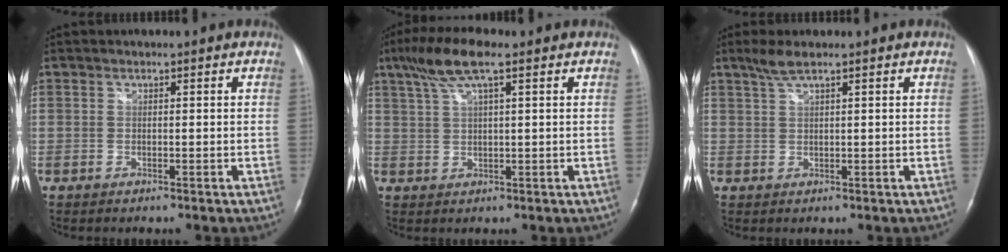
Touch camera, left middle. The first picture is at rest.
{"total": 7.2, "force": [4.2, 1.0, 5.8], "torque": [-0.125, 0.023, 0.081]}
{"total": 2.7, "force": [2.0, 0.1, 1.8], "torque": [-0.048, 0.008, 0.045]}